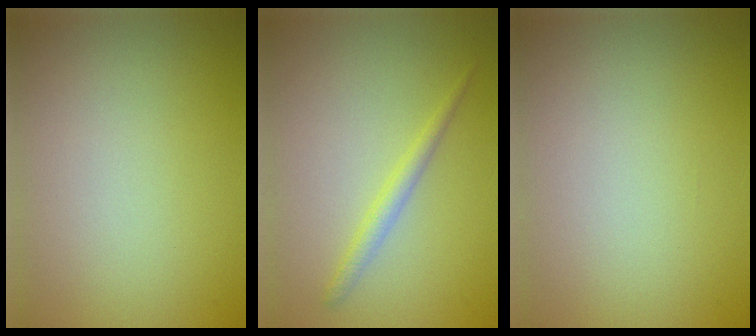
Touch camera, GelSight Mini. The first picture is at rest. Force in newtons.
{"total": 1.6, "press": 1.6, "slide": 0.2}
{"total": 0.0}